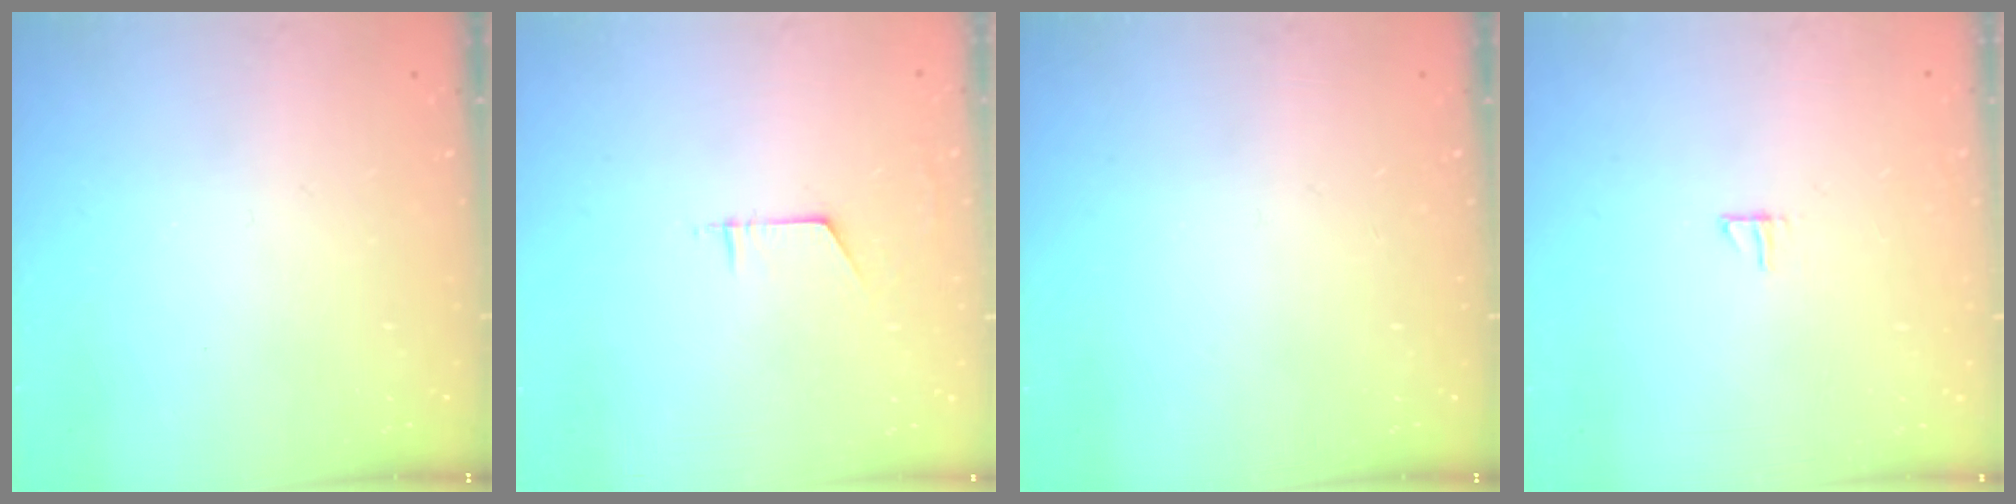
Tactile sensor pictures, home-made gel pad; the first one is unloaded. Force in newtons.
{"total": 5.7, "press": 5.7, "slide": 0.5}
{"total": 0.0}
{"total": 3.7, "press": 3.7, "slide": 0.3}